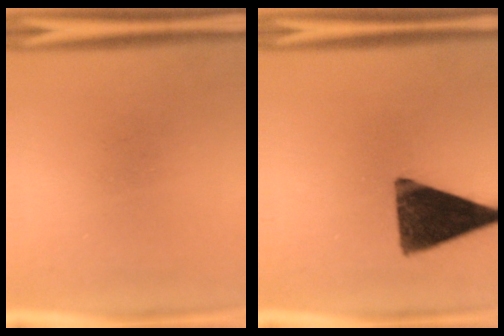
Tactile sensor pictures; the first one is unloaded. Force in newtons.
{"total": 14.1}